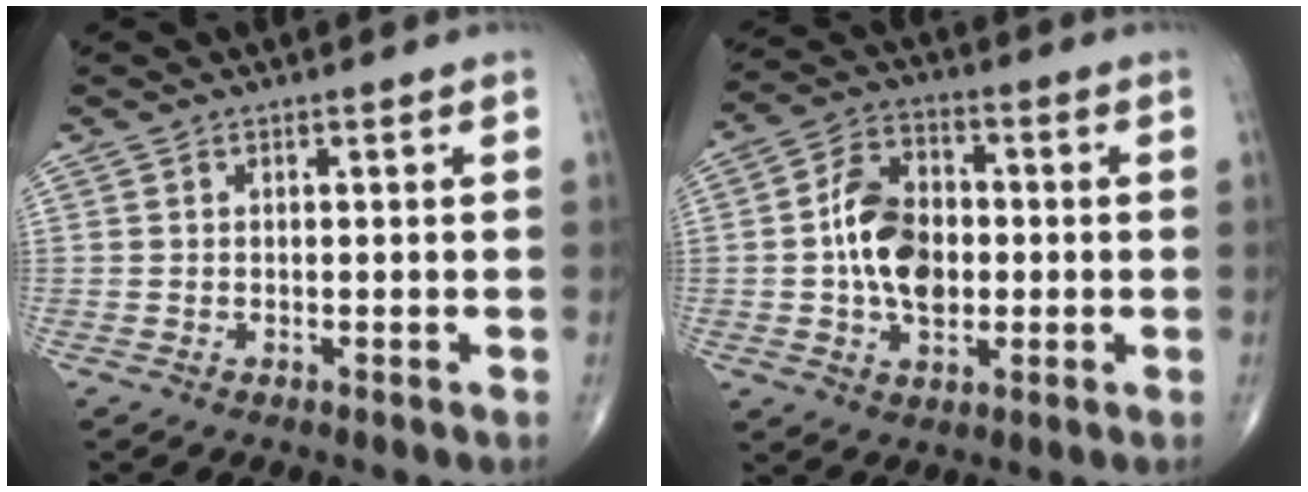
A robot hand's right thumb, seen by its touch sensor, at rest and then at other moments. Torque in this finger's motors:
{"motor_torque": [1.80, 1.69, 1.31, 0.07, 0.07]}